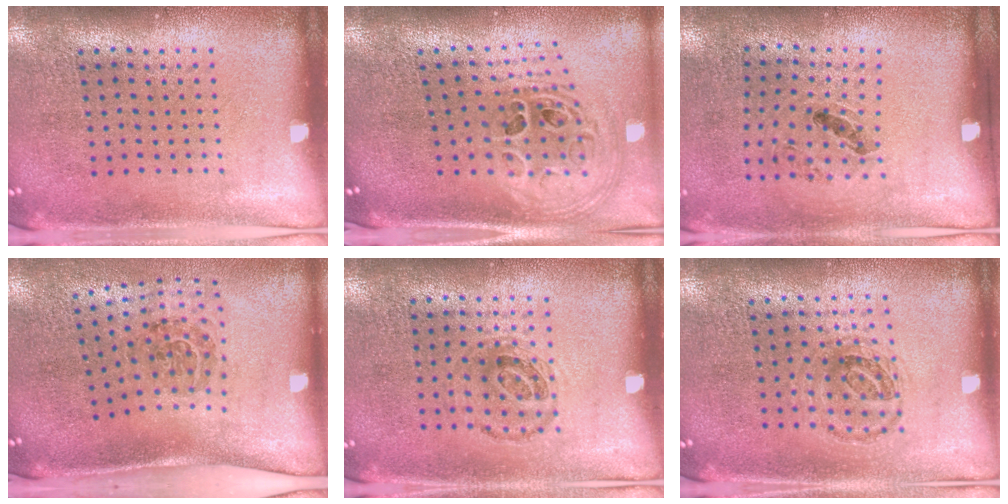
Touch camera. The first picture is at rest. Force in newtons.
{"total": 1.9, "press": 1.6, "slide": 1.1}
{"total": 1.1, "press": 0.7, "slide": 0.9}
{"total": 1.7, "press": 1.1, "slide": 1.4}
{"total": 0.9, "press": 0.7, "slide": 0.5}
{"total": 1.0, "press": 0.9, "slide": 0.2}